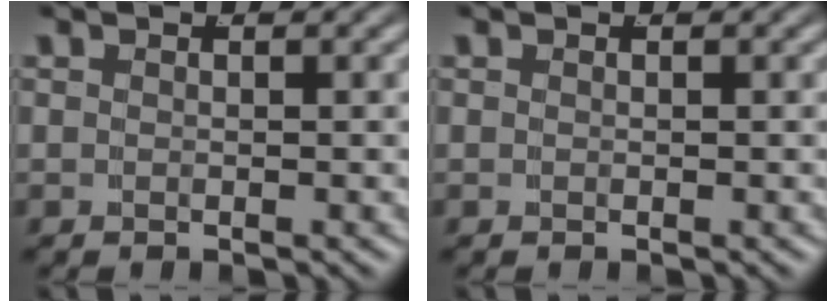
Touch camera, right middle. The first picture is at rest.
{"total": 0.0}